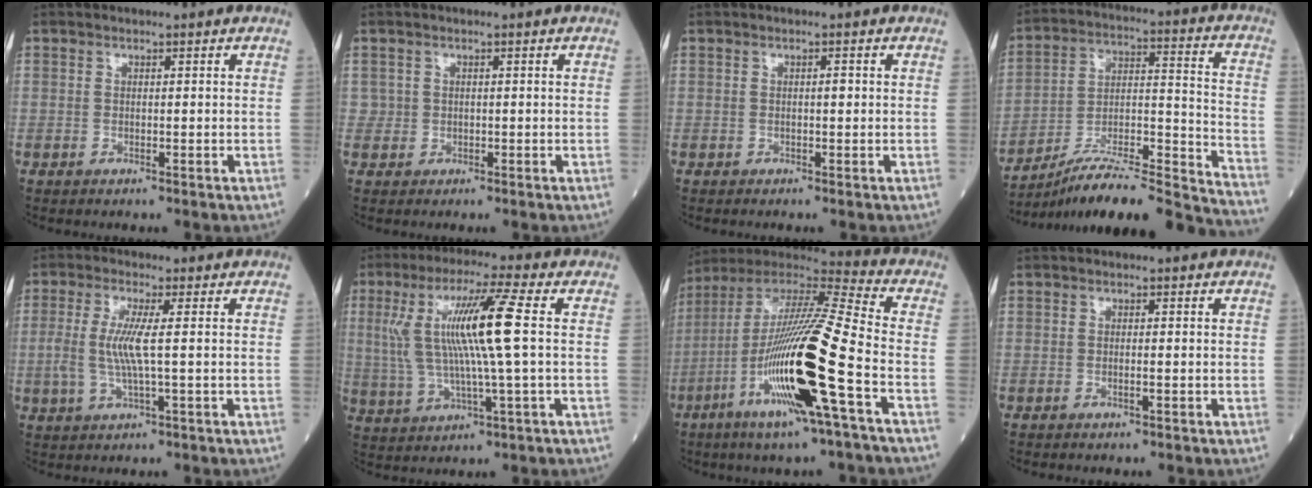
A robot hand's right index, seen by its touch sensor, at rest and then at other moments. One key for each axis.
{"total": 1.1, "fx": 0.2, "fy": 1.1, "fz": 0.0, "tx": 0.011, "ty": 0.003, "tz": 0.000}
{"total": 0.8, "fx": 0.1, "fy": 0.2, "fz": 0.8, "tx": -0.011, "ty": 0.001, "tz": 0.000}
{"total": 24.9, "fx": -22.9, "fy": -0.2, "fz": 9.8, "tx": -0.108, "ty": 0.004, "tz": -0.352}
{"total": 5.8, "fx": 0.2, "fy": 0.4, "fz": 5.8, "tx": -0.133, "ty": -0.002, "tz": 0.002}
{"total": 12.9, "fx": 1.9, "fy": -0.1, "fz": 12.8, "tx": -0.265, "ty": 0.011, "tz": 0.033}
{"total": 22.5, "fx": -7.1, "fy": 0.5, "fz": 21.4, "tx": -0.432, "ty": -0.030, "tz": -0.139}
{"total": 0.8, "fx": -0.3, "fy": -0.1, "fz": 0.7, "tx": -0.015, "ty": -0.001, "tz": -0.005}